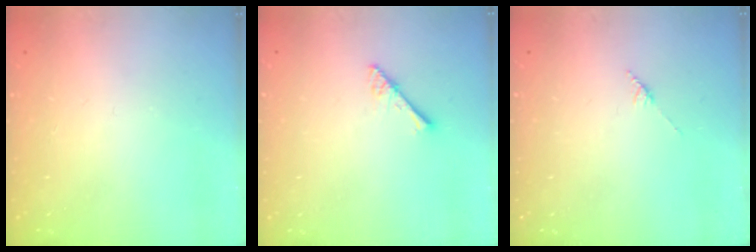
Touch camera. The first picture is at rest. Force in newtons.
{"total": 2.9, "press": 2.9, "slide": 0.2}
{"total": 2.8, "press": 2.8, "slide": 0.4}